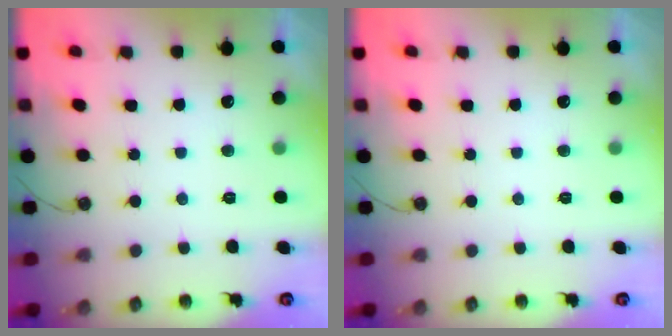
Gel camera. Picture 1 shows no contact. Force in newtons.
{"total": 0.0}